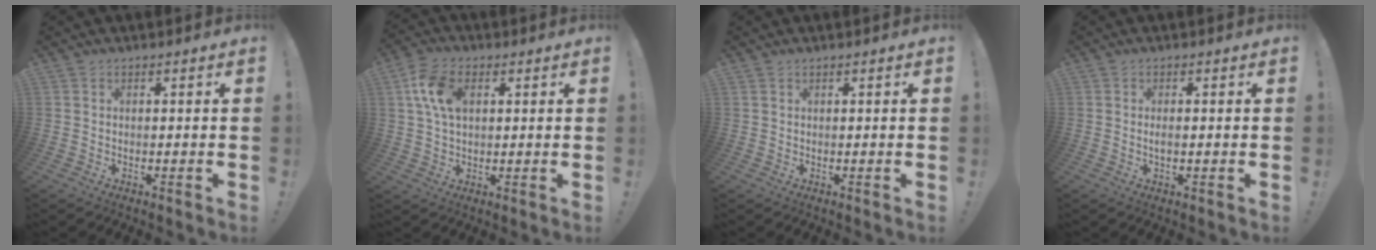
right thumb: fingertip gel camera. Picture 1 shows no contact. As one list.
[{"total": 10.6, "force": [2.8, 6.7, 7.7], "torque": [-0.144, 0.008, 0.054]}, {"total": 0.6, "force": [0.4, 0.3, 0.2], "torque": [-0.001, -0.002, 0.008]}, {"total": 1.5, "force": [-0.4, 0.1, 1.5], "torque": [-0.026, -0.002, -0.009]}]